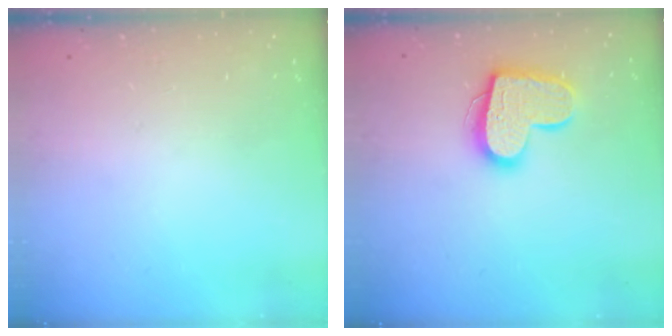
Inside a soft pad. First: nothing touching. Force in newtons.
{"total": 16.1, "press": 16.1, "slide": 0.9}